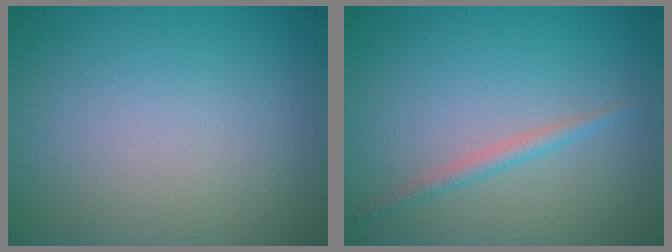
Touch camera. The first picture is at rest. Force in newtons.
{"total": 1.3, "press": 1.3, "slide": 0.0}